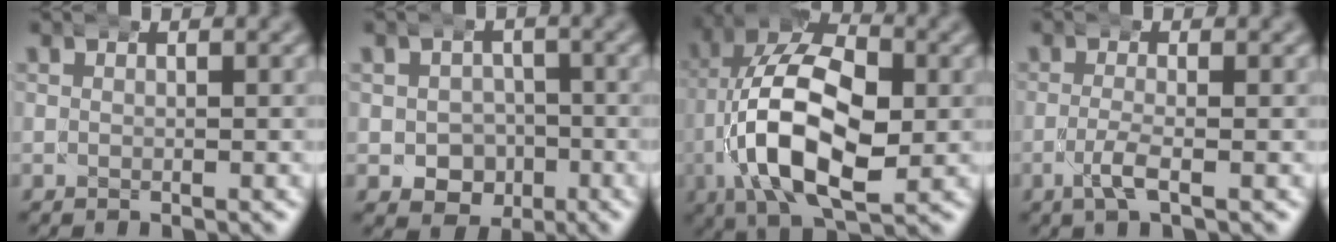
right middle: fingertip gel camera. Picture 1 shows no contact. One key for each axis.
{"total": 5.8, "fx": -2.3, "fy": 5.1, "fz": 1.5, "tx": -0.021, "ty": -0.029, "tz": -0.029}
{"total": 14.2, "fx": -1.0, "fy": 9.2, "fz": 10.7, "tx": -0.209, "ty": -0.026, "tz": -0.013}
{"total": 2.4, "fx": -1.4, "fy": 0.5, "fz": 1.9, "tx": -0.055, "ty": -0.011, "tz": -0.022}